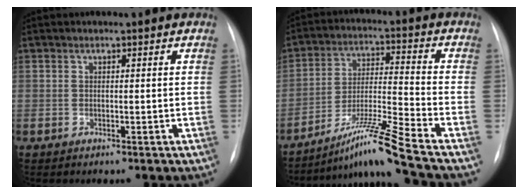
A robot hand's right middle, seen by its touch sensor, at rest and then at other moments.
{"total": 11.0, "force": [-8.8, -2.8, 6.0], "torque": [-0.119, -0.007, -0.155]}